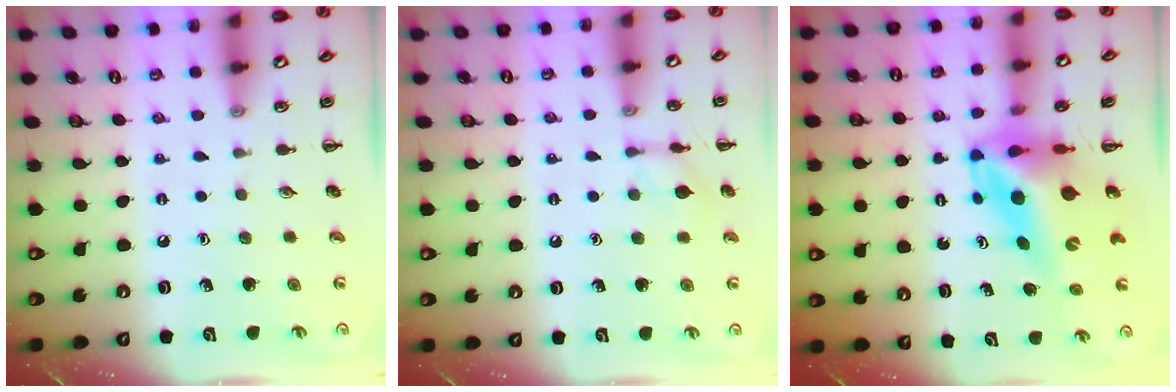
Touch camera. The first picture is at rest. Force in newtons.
{"total": 7.3, "press": 7.2, "slide": 0.7}
{"total": 10.4, "press": 10.0, "slide": 3.0}